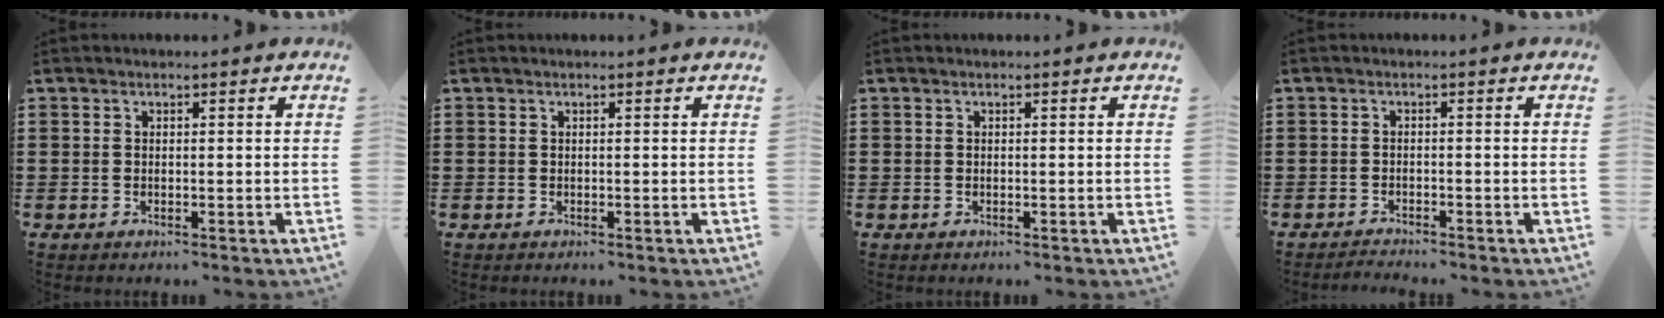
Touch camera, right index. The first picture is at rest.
{"total": 0.0}
{"total": 0.0}
{"total": 1.5, "force": [-1.5, -0.1, -0.1], "torque": [-0.003, 0.001, -0.031]}